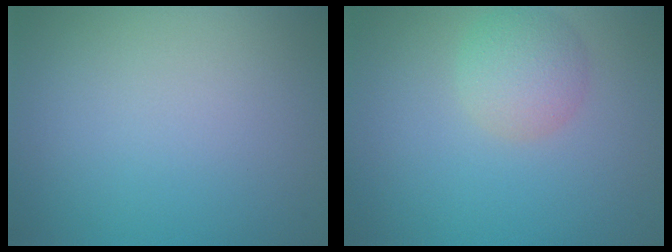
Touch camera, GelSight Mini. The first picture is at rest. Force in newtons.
{"total": 3.0, "press": 3.0, "slide": 0.1}